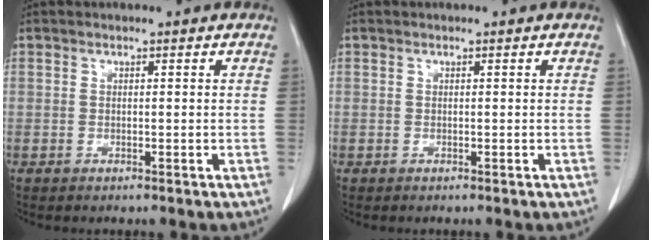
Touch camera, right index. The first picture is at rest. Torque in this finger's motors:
{"motor_torque": [-0.01, 0.00, 0.00, 0.00]}